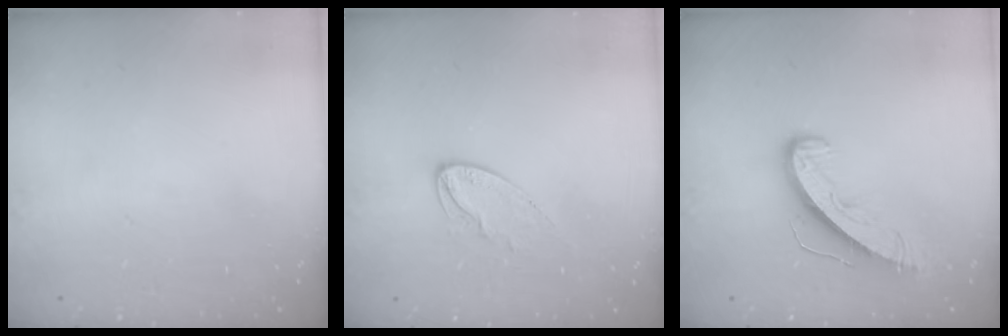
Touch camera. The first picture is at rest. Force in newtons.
{"total": 7.2, "press": 7.2, "slide": 0.4}
{"total": 8.6, "press": 8.6, "slide": 0.2}